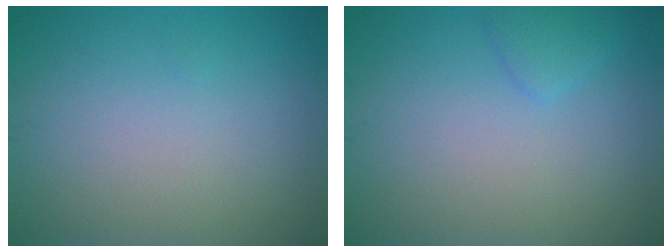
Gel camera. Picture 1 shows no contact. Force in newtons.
{"total": 1.3, "press": 1.3, "slide": 0.0}